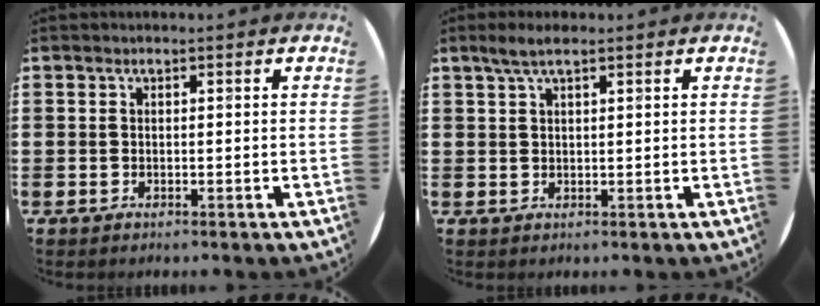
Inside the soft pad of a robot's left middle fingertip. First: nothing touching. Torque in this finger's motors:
{"motor_torque": [0.59, -0.48, 0.07, 0.06]}